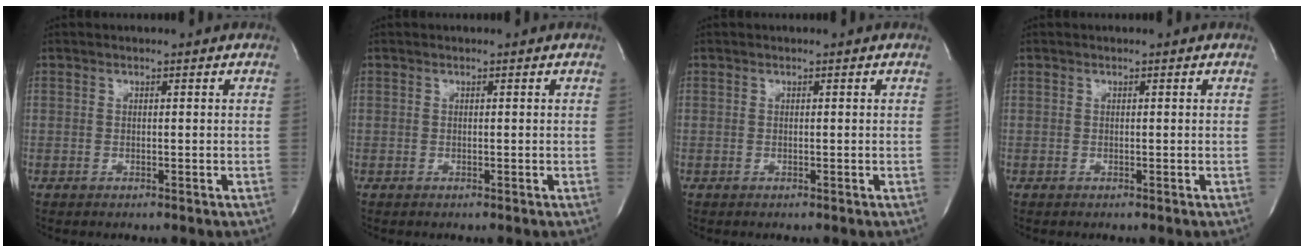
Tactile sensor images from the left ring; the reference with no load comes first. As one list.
[{"total": 0.0}, {"total": 0.0}, {"total": 0.0}]